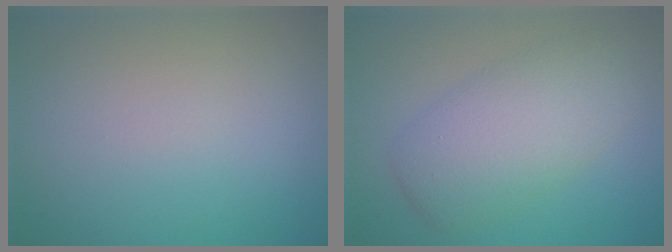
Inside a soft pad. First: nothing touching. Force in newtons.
{"total": 6.1, "press": 6.1, "slide": 0.1}